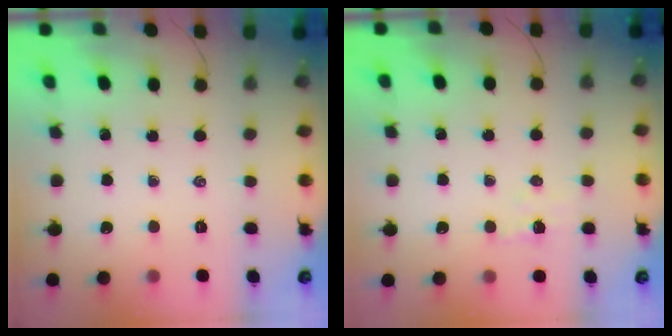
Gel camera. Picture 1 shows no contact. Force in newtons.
{"total": 3.3, "press": 3.2, "slide": 0.8}